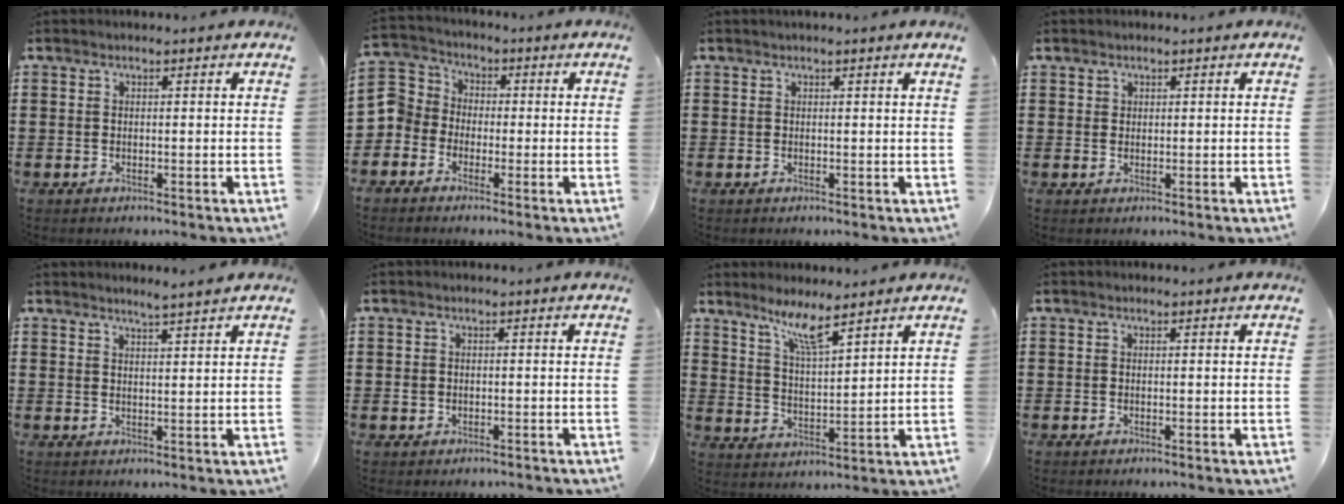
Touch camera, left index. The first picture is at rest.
{"total": 5.4, "force": [-2.2, 4.9, 0.7], "torque": [-0.059, 0.010, -0.055]}
{"total": 0.8, "force": [0.5, -0.3, 0.5], "torque": [-0.010, -0.004, 0.011]}
{"total": 1.1, "force": [0.9, 0.7, 0.1], "torque": [-0.004, 0.002, 0.017]}
{"total": 2.5, "force": [2.3, -0.5, 0.7], "torque": [-0.019, -0.005, 0.043]}
{"total": 1.2, "force": [-0.4, 1.0, 0.2], "torque": [-0.008, 0.003, -0.011]}
{"total": 6.5, "force": [4.9, 0.5, 4.2], "torque": [-0.098, -0.012, 0.085]}
{"total": 0.0}